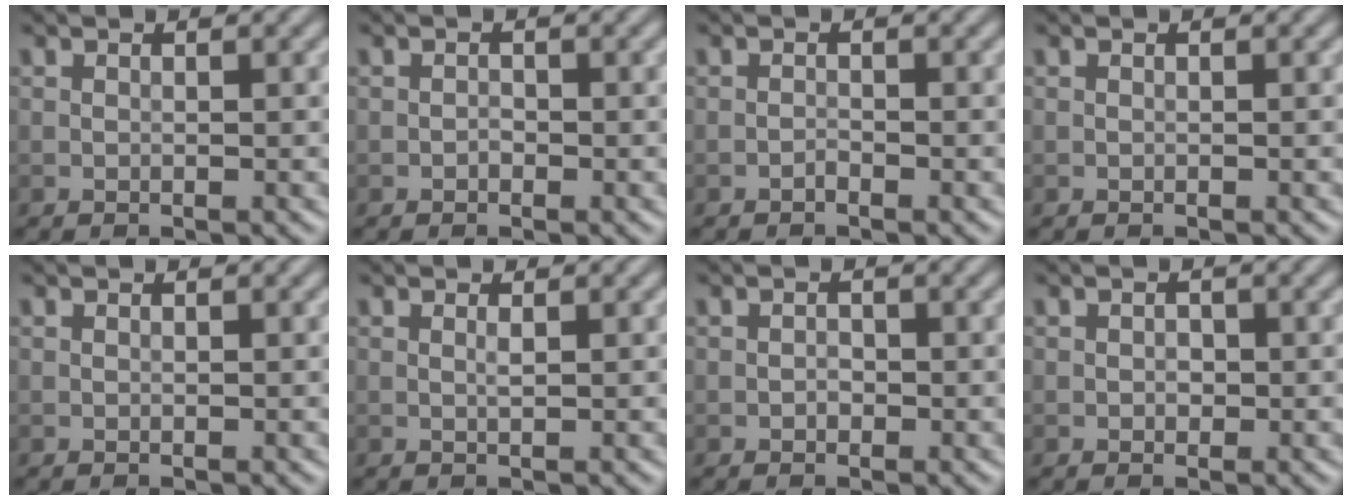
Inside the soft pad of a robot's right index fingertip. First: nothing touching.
{"total": 0.5, "force": [-0.3, 0.4, 0.3], "torque": [-0.002, 0.001, -0.006]}
{"total": 0.5, "force": [-0.5, 0.1, 0.2], "torque": [-0.002, 0.002, -0.010]}
{"total": 0.0}
{"total": 0.0}
{"total": 0.6, "force": [0.1, 0.0, 0.6], "torque": [-0.012, 0.001, 0.003]}
{"total": 0.7, "force": [-0.3, 0.5, 0.4], "torque": [-0.003, -0.001, -0.006]}
{"total": 0.8, "force": [0.0, 0.7, 0.4], "torque": [-0.004, -0.004, -0.003]}